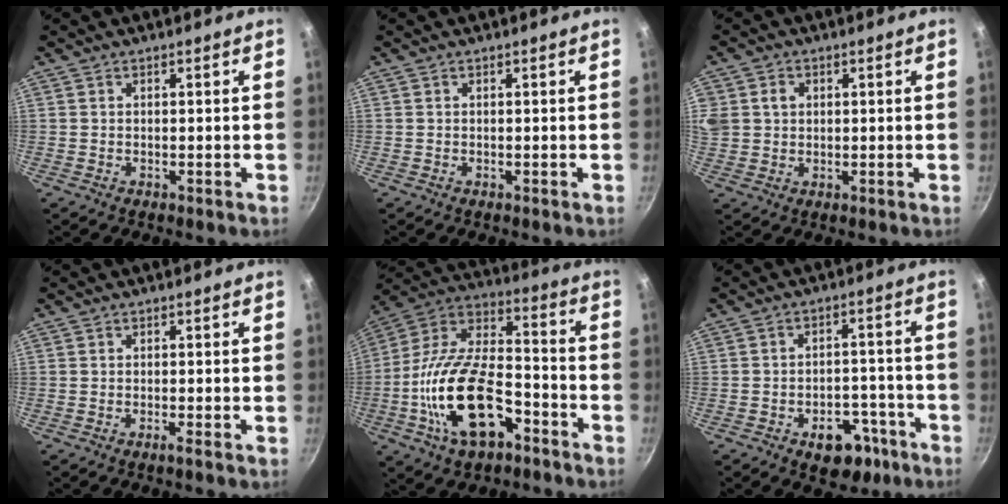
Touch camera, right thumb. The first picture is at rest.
{"total": 0.0}
{"total": 7.1, "force": [1.7, 6.1, 3.2], "torque": [-0.075, 0.008, 0.040]}
{"total": 0.7, "force": [-0.4, -0.1, 0.5], "torque": [-0.011, -0.002, -0.008]}
{"total": 21.6, "force": [-8.3, 10.8, 16.8], "torque": [-0.317, 0.057, -0.143]}
{"total": 9.0, "force": [-5.1, 5.4, 5.0], "torque": [-0.040, 0.043, -0.065]}